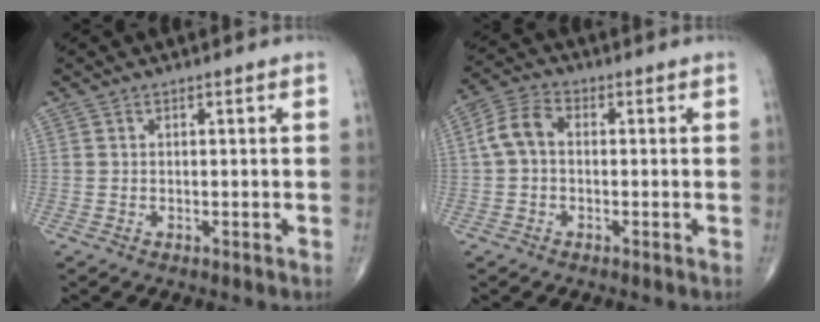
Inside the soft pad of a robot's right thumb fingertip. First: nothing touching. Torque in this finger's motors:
{"motor_torque": [0.07, 0.07, 0.19, 0.01, 0.10]}